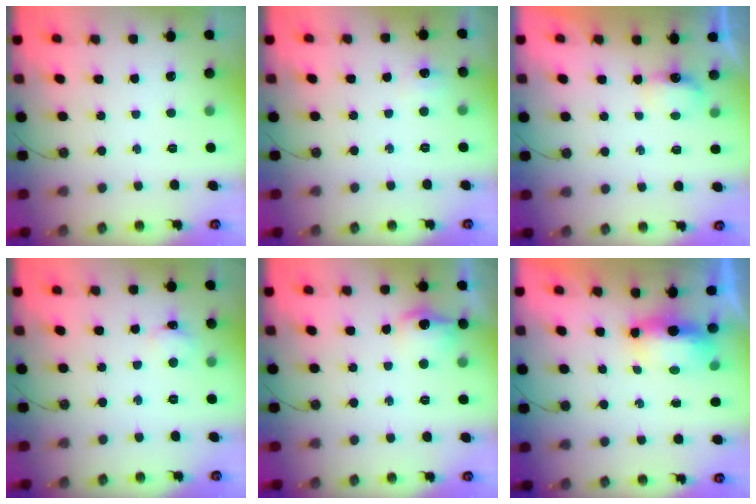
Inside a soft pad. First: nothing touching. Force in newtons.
{"total": 3.8, "press": 3.8, "slide": 0.7}
{"total": 4.5, "press": 4.4, "slide": 0.8}
{"total": 2.2, "press": 2.2, "slide": 0.3}
{"total": 10.4, "press": 10.4, "slide": 0.9}
{"total": 7.0, "press": 6.6, "slide": 2.2}